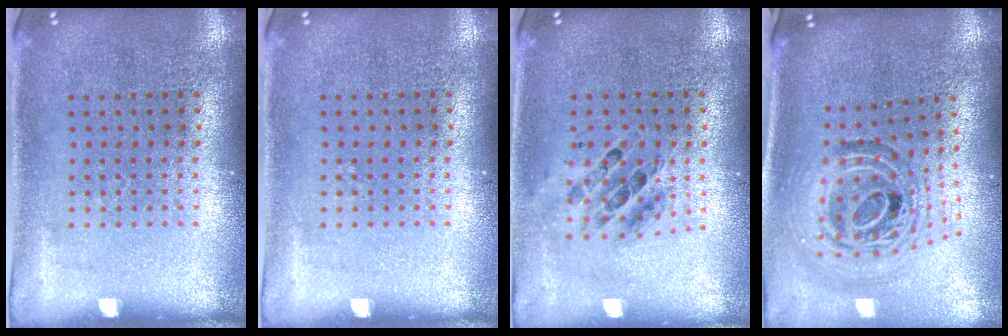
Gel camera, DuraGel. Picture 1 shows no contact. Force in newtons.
{"total": 0.0}
{"total": 0.8, "press": 0.7, "slide": 0.2}
{"total": 1.6, "press": 1.3, "slide": 0.9}